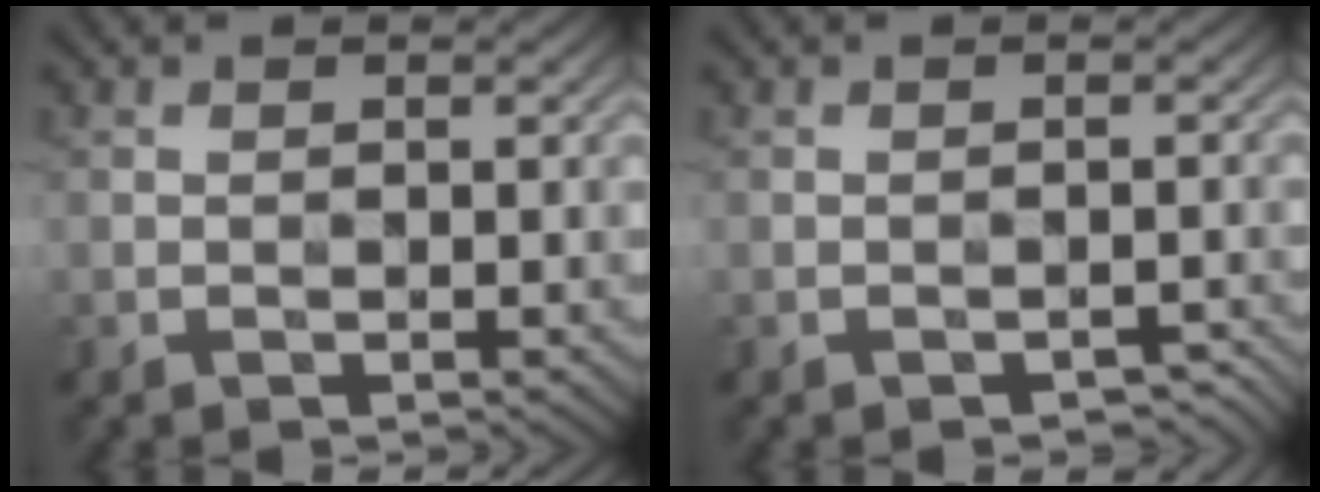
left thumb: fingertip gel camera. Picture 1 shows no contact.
{"total": 1.5, "force": [-1.2, 0.6, 0.5], "torque": [-0.004, 0.001, -0.013]}